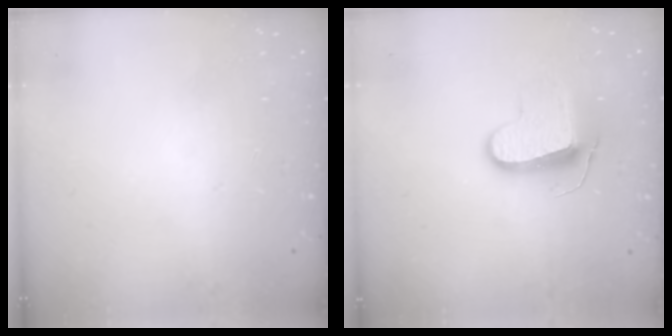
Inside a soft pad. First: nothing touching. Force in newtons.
{"total": 9.2, "press": 9.2, "slide": 0.3}